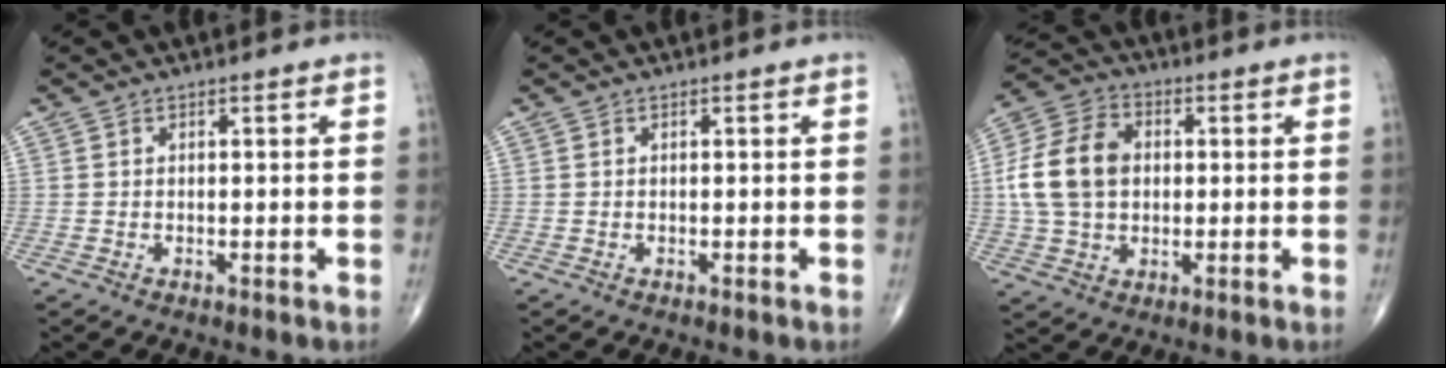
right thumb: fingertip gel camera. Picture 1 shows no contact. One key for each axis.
{"total": 0.0}
{"total": 13.5, "fx": 0.9, "fy": 9.9, "fz": 9.2, "tx": -0.164, "ty": 0.020, "tz": 0.012}